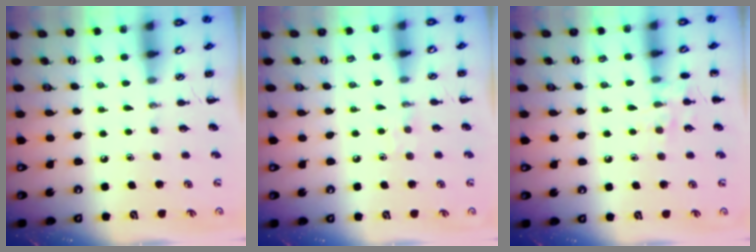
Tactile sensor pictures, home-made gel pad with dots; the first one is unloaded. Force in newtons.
{"total": 3.2, "press": 3.1, "slide": 1.0}
{"total": 8.3, "press": 8.1, "slide": 1.6}